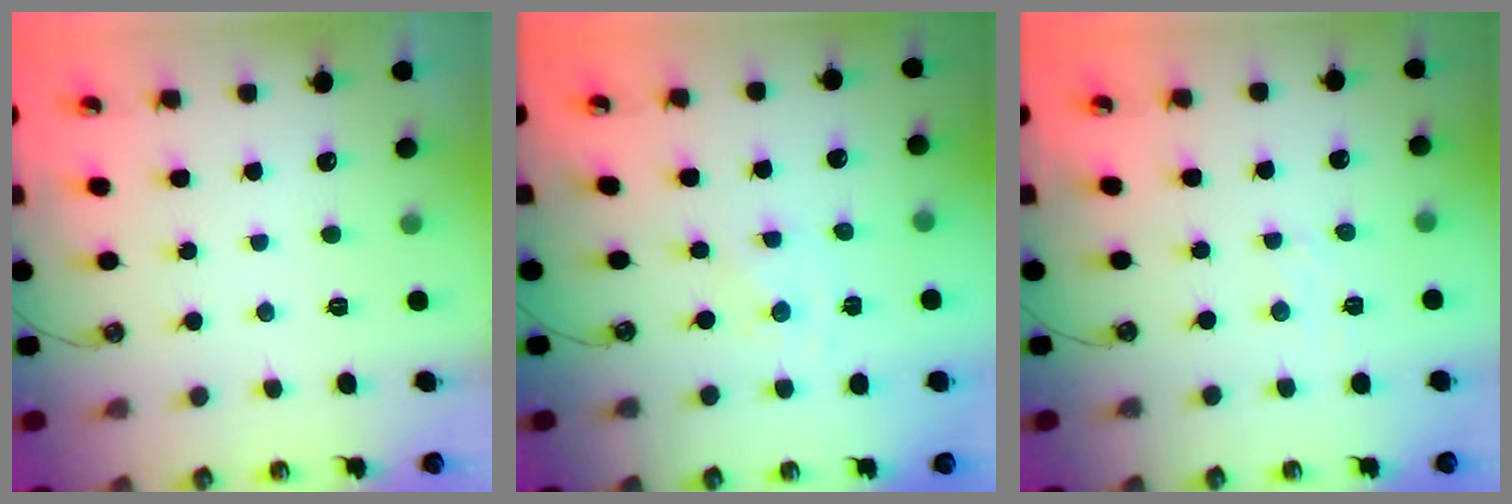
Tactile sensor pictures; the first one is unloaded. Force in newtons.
{"total": 0.0}
{"total": 2.5, "press": 2.5, "slide": 0.4}